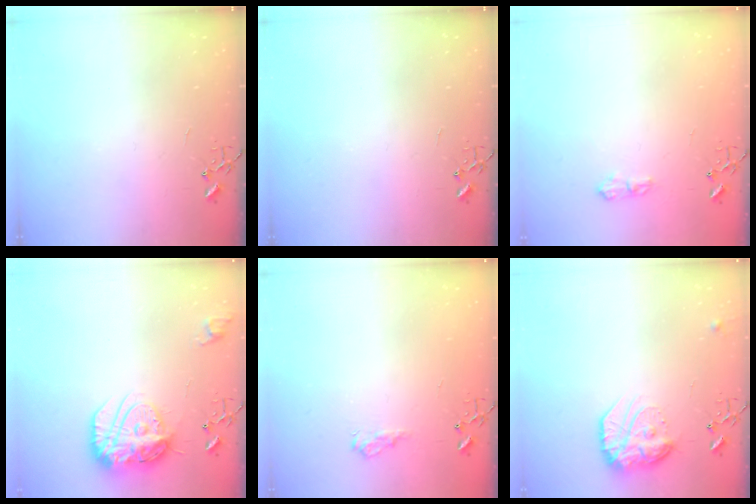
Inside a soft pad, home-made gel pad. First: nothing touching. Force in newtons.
{"total": 0.0}
{"total": 7.1, "press": 7.0, "slide": 0.9}
{"total": 16.5, "press": 16.5, "slide": 1.6}
{"total": 8.2, "press": 8.2, "slide": 0.9}
{"total": 16.9, "press": 16.8, "slide": 1.4}